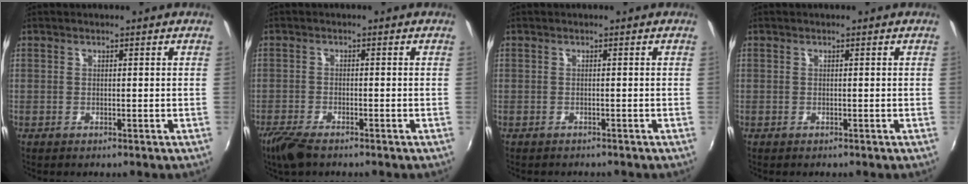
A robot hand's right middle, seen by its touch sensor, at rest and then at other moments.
{"total": 5.8, "force": [-4.4, 1.7, 3.3], "torque": [-0.091, -0.020, -0.087]}
{"total": 1.2, "force": [-1.1, 0.2, 0.2], "torque": [-0.008, -0.007, -0.016]}
{"total": 0.0}